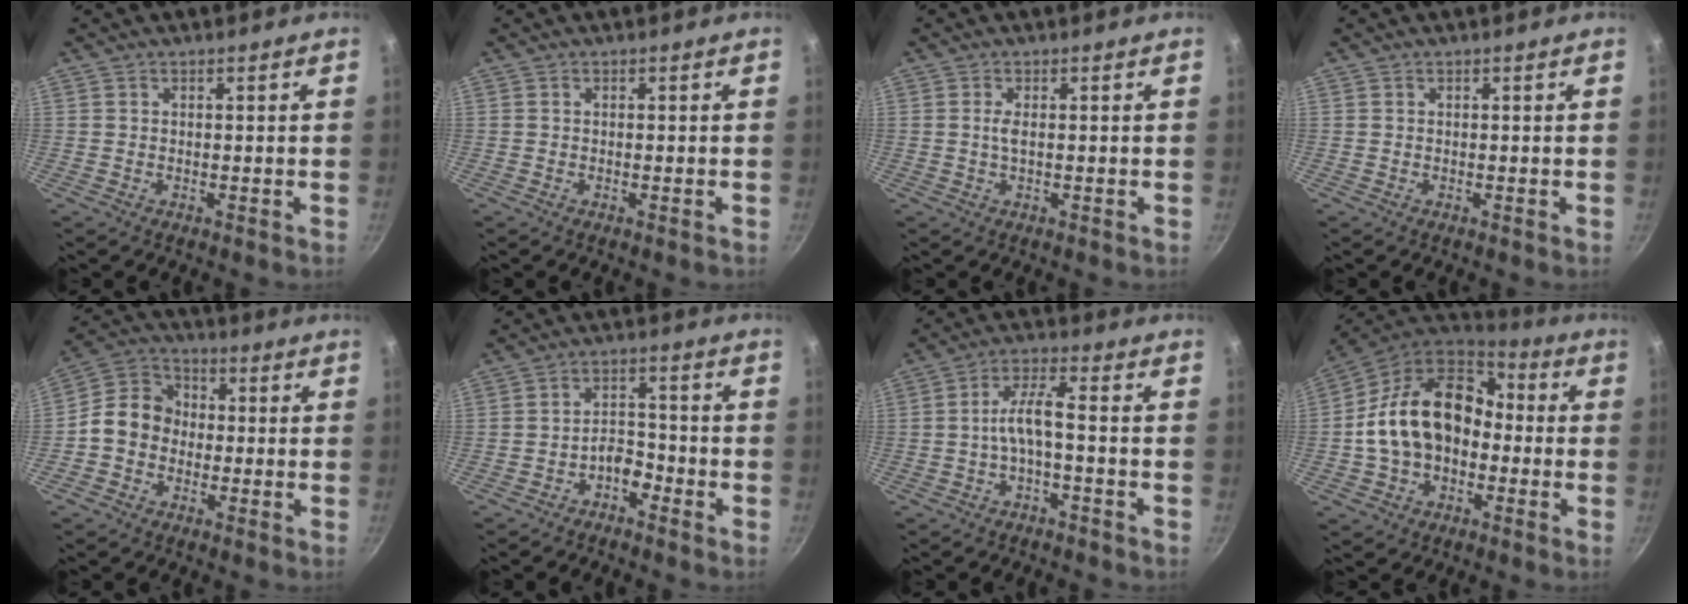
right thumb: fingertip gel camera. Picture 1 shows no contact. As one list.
[{"total": 0.5, "force": [-0.3, 0.0, 0.4], "torque": [-0.013, 0.004, -0.007]}, {"total": 1.6, "force": [0.1, 0.5, 1.5], "torque": [-0.034, 0.001, 0.003]}, {"total": 0.0}, {"total": 9.2, "force": [-1.5, 7.8, 4.7], "torque": [-0.053, 0.031, -0.050]}, {"total": 4.3, "force": [-3.0, 2.3, 2.2], "torque": [-0.018, 0.037, -0.055]}, {"total": 5.6, "force": [-1.8, 1.3, 5.1], "torque": [-0.113, 0.034, -0.037]}, {"total": 19.1, "force": [-0.9, 14.0, 13.0], "torque": [-0.208, 0.053, -0.023]}]